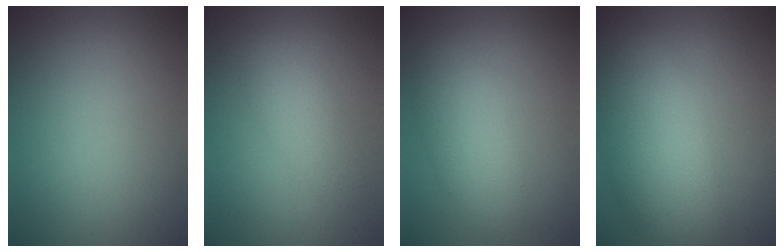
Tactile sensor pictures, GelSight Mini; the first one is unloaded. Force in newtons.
{"total": 2.7, "press": 2.7, "slide": 0.1}
{"total": 3.5, "press": 3.5, "slide": 0.3}
{"total": 7.7, "press": 7.7, "slide": 0.5}